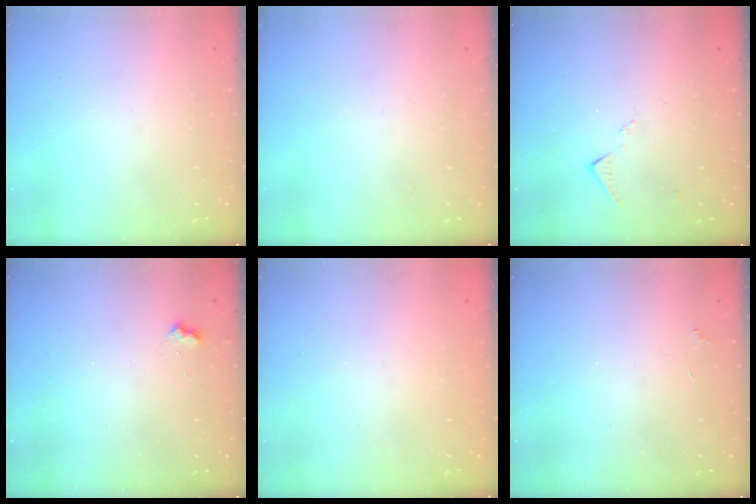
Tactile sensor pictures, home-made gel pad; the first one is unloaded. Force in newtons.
{"total": 0.0}
{"total": 6.8, "press": 6.8, "slide": 0.8}
{"total": 2.4, "press": 2.4, "slide": 0.5}
{"total": 0.9, "press": 0.9, "slide": 0.1}
{"total": 2.1, "press": 2.0, "slide": 0.4}